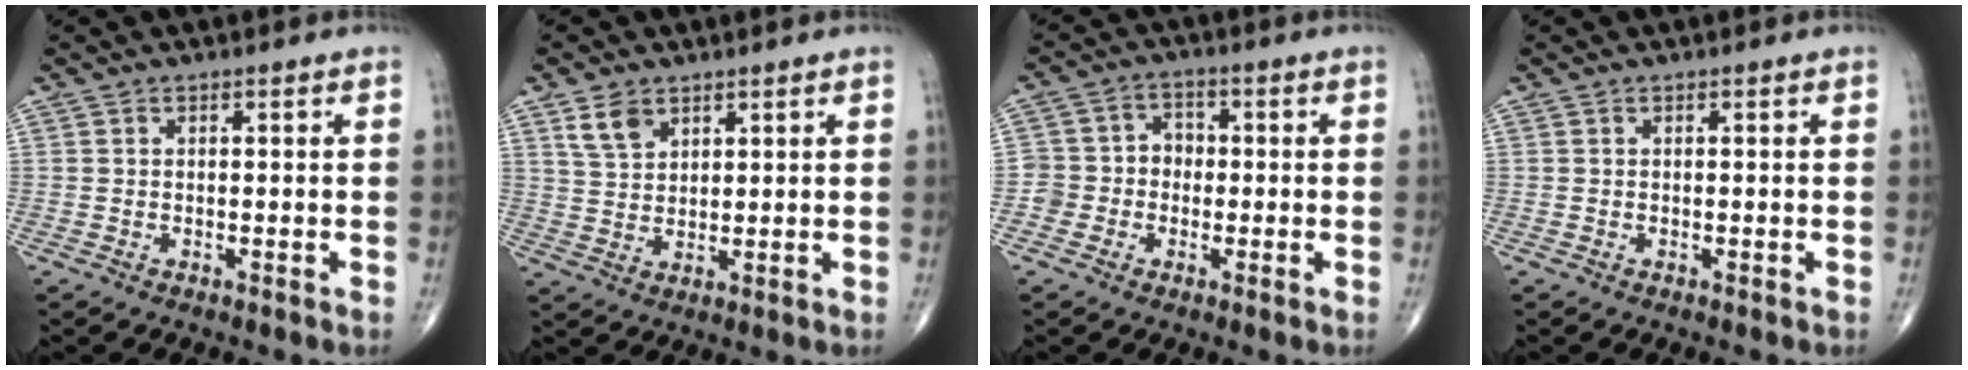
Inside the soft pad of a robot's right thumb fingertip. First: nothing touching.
{"total": 5.1, "force": [3.1, 3.2, 2.6], "torque": [-0.037, -0.015, 0.065]}
{"total": 5.7, "force": [-1.4, 5.3, 1.6], "torque": [0.000, 0.028, -0.032]}
{"total": 0.0}